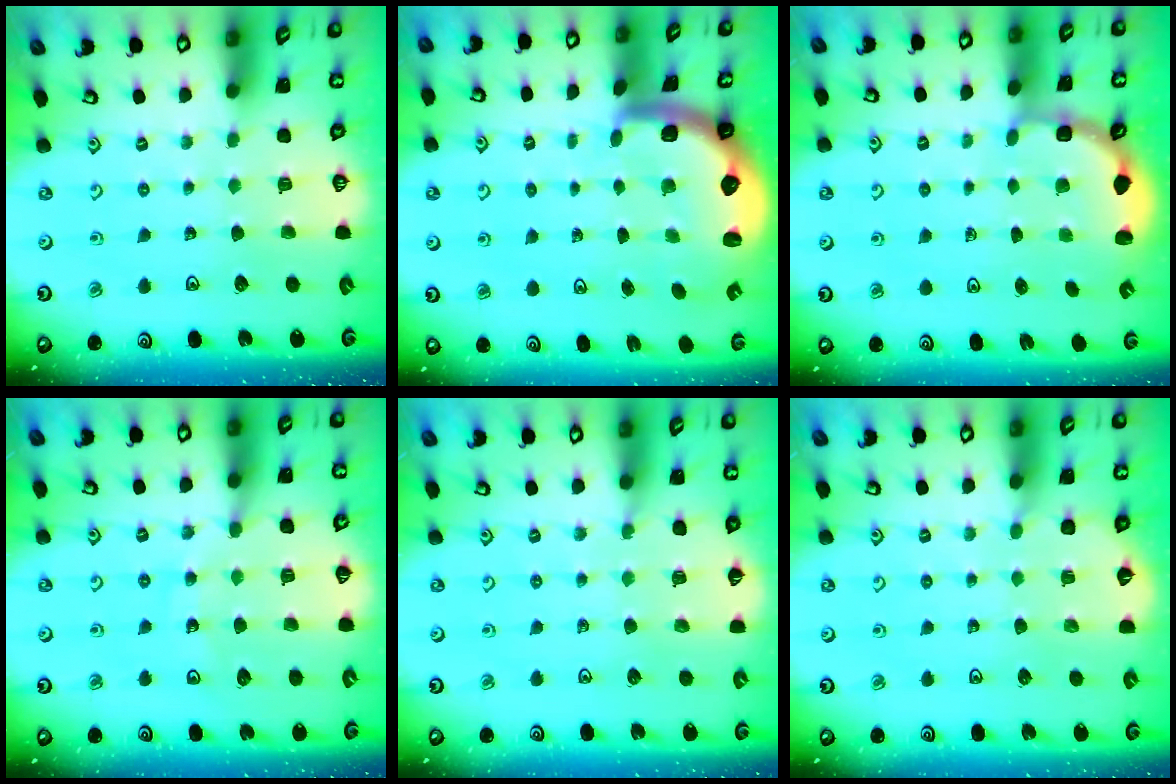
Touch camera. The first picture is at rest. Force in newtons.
{"total": 2.9, "press": 2.6, "slide": 1.4}
{"total": 2.9, "press": 2.4, "slide": 1.8}
{"total": 12.5, "press": 12.0, "slide": 3.4}
{"total": 4.7, "press": 4.5, "slide": 1.2}
{"total": 2.9, "press": 2.9, "slide": 0.3}